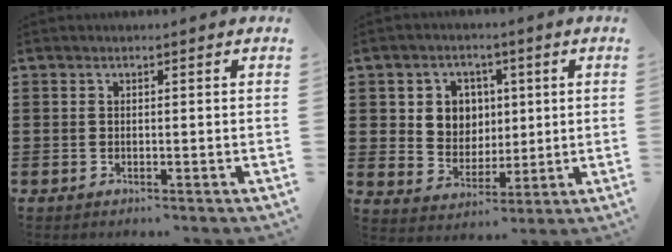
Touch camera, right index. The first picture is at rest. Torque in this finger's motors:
{"motor_torque": [0.40, -0.20, 0.35, 0.12]}